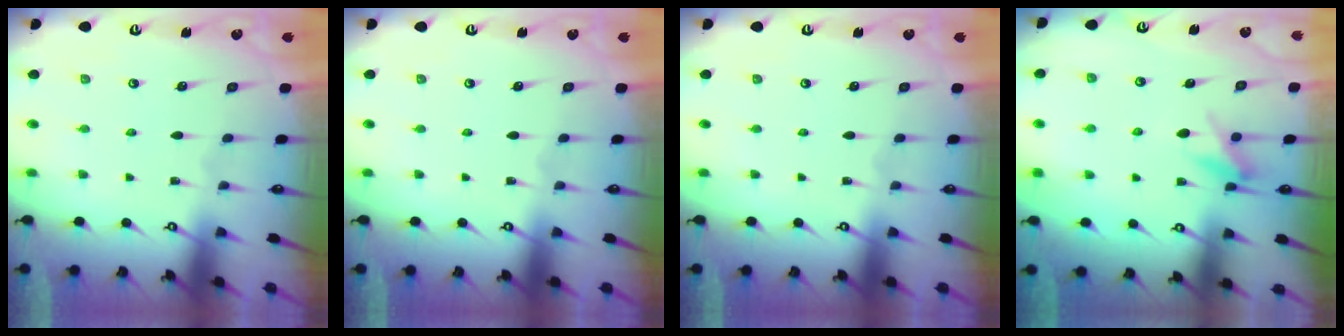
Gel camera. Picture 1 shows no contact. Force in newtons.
{"total": 0.0}
{"total": 0.0}
{"total": 5.9, "press": 5.8, "slide": 1.2}